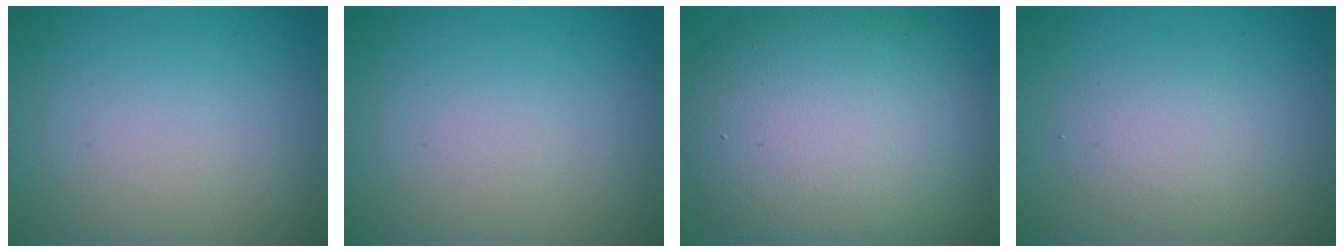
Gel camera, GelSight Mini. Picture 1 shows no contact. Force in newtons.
{"total": 0.0}
{"total": 11.5, "press": 11.5, "slide": 0.3}
{"total": 2.1, "press": 2.1, "slide": 0.1}